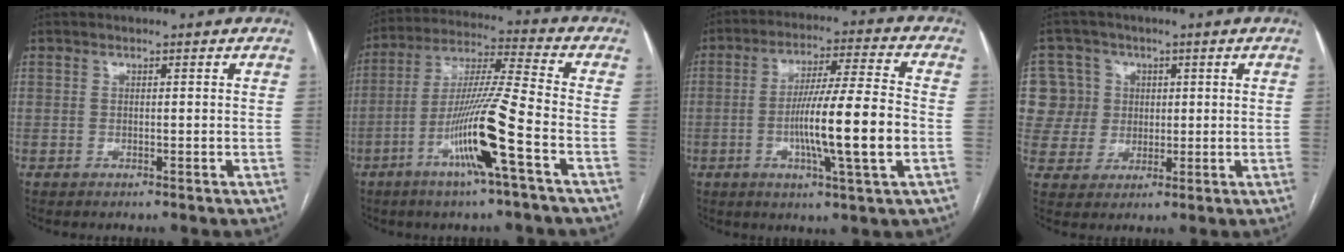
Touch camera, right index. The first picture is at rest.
{"total": 13.7, "force": [-5.6, -1.0, 12.4], "torque": [-0.241, -0.004, -0.108]}
{"total": 13.8, "force": [-2.8, -0.2, 13.5], "torque": [-0.235, -0.004, -0.054]}
{"total": 9.7, "force": [2.2, 9.3, 1.2], "torque": [-0.034, 0.037, 0.051]}